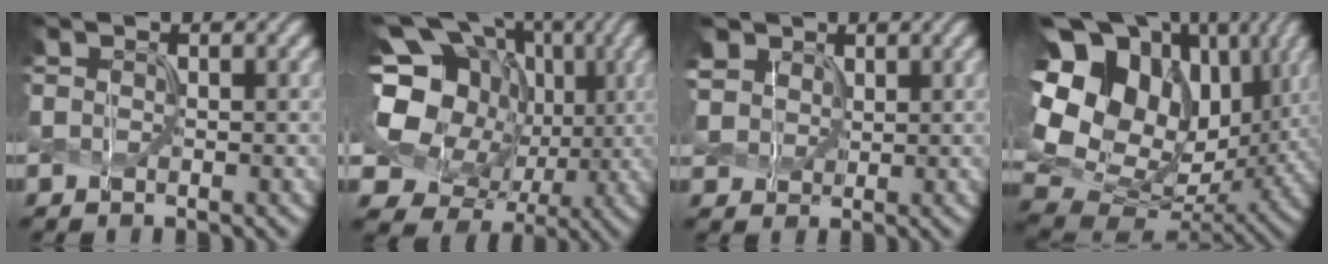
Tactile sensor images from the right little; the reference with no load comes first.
{"total": 17.1, "force": [1.8, 14.4, 9.0], "torque": [-0.188, 0.013, 0.024]}
{"total": 4.2, "force": [2.2, 3.2, 1.6], "torque": [-0.071, 0.006, 0.047]}
{"total": 20.6, "force": [6.9, 14.6, 12.7], "torque": [-0.276, 0.043, 0.141]}